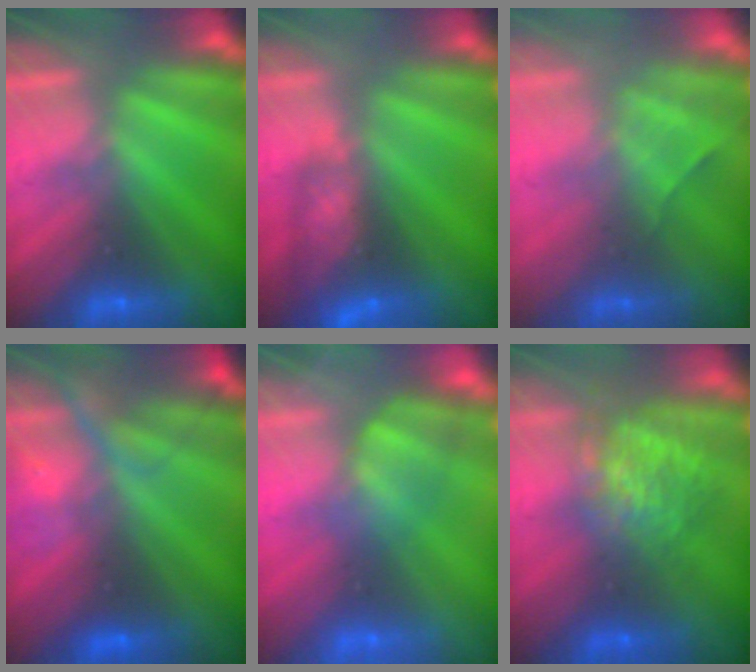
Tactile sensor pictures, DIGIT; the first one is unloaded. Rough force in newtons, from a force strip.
{"total": 6.1}
{"total": 2.4}
{"total": 7.5}
{"total": 3.6}
{"total": 9.4}